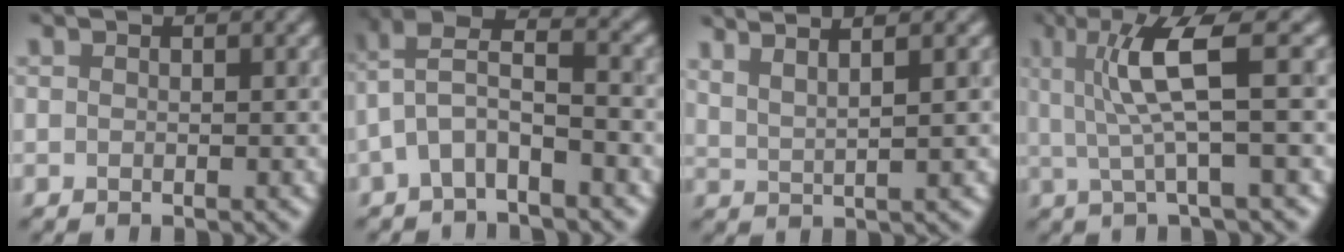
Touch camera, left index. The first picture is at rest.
{"total": 3.6, "force": [-1.5, 1.3, 3.0], "torque": [-0.067, 0.021, -0.028]}
{"total": 4.9, "force": [3.8, 1.0, 2.9], "torque": [-0.040, 0.028, 0.043]}
{"total": 5.0, "force": [0.9, 0.5, 4.9], "torque": [-0.100, 0.007, 0.028]}